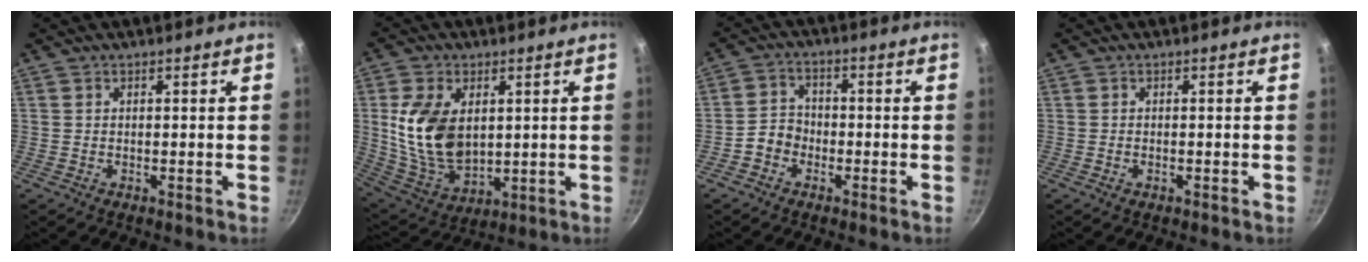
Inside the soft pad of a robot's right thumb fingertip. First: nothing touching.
{"total": 15.6, "force": [2.6, 10.0, 11.6], "torque": [-0.203, -0.027, 0.063]}
{"total": 4.5, "force": [-2.0, 3.6, 1.7], "torque": [-0.010, 0.028, -0.044]}
{"total": 0.7, "force": [-0.4, 0.4, 0.5], "torque": [-0.009, 0.001, -0.007]}